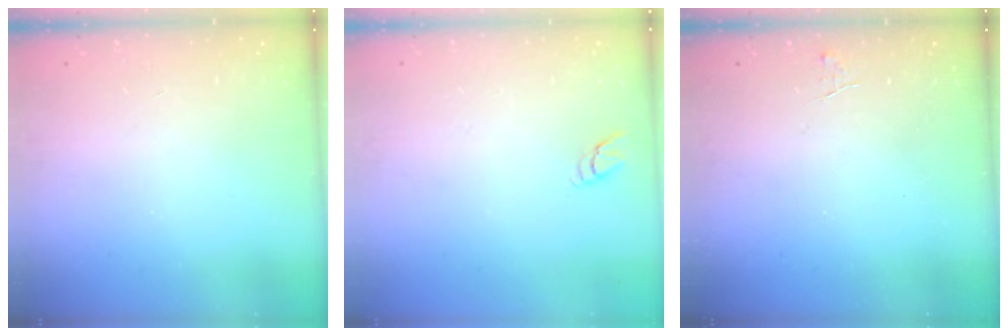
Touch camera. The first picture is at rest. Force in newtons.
{"total": 3.1, "press": 3.1, "slide": 0.3}
{"total": 3.8, "press": 3.8, "slide": 0.4}